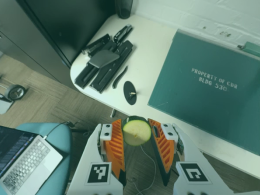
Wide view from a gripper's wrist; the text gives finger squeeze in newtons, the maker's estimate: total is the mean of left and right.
{"total": 9.6, "left": 9.1, "right": 10.0}